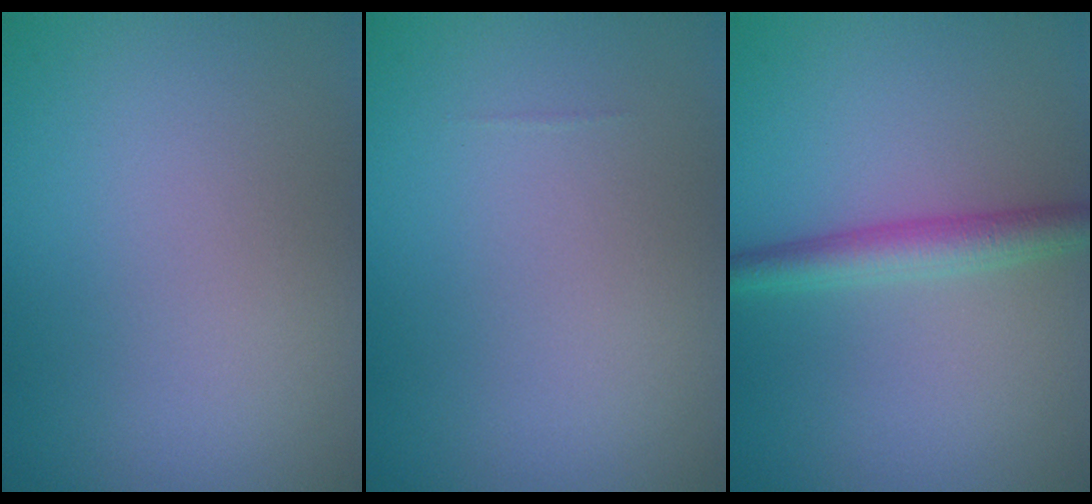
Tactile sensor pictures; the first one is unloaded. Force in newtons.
{"total": 0.0}
{"total": 2.9, "press": 2.9, "slide": 0.1}